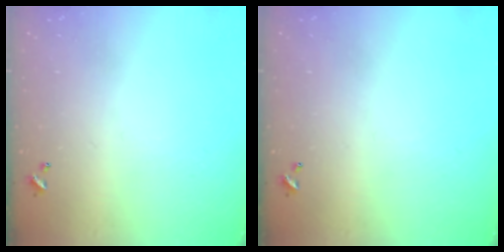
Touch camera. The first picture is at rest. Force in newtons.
{"total": 0.0}